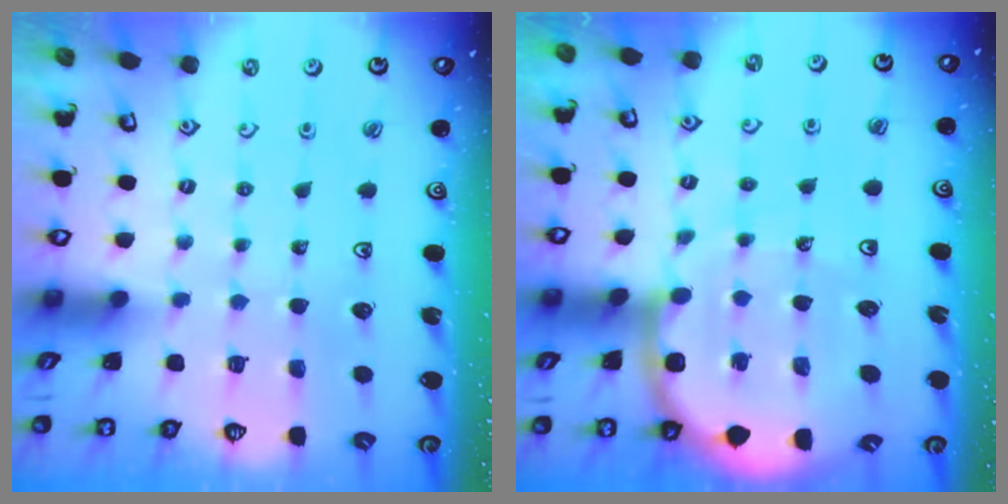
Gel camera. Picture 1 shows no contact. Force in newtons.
{"total": 10.6, "press": 10.5, "slide": 1.4}